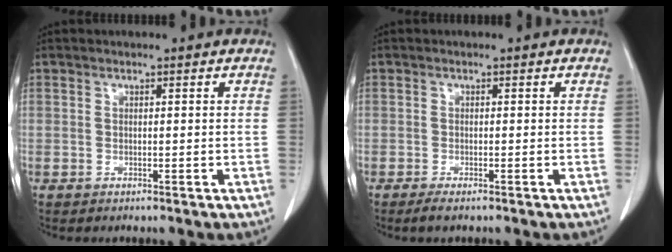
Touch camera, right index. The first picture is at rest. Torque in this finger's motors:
{"motor_torque": [0.19, -0.23, 0.00, 0.01]}